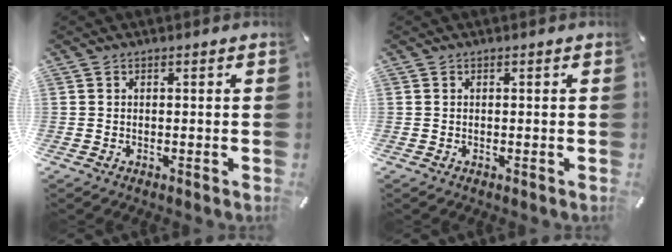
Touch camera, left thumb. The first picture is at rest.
{"total": 0.0}